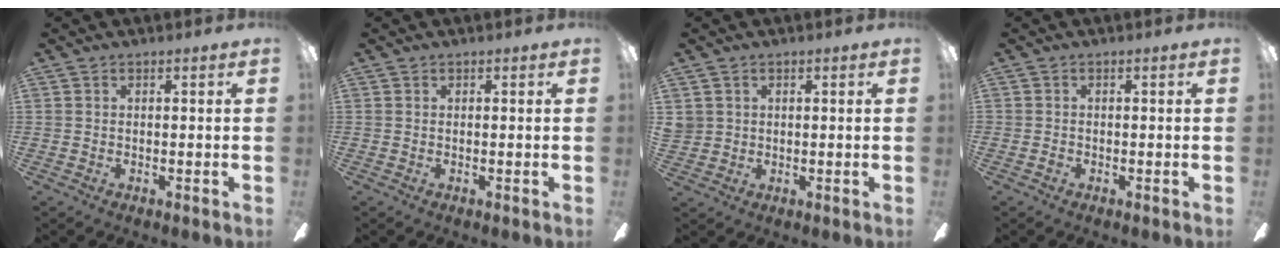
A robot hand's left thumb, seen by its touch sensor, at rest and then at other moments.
{"total": 0.0}
{"total": 2.6, "force": [1.3, 2.3, 0.0], "torque": [0.001, 0.001, 0.024]}
{"total": 0.8, "force": [-0.5, 0.5, 0.3], "torque": [-0.004, 0.001, -0.010]}